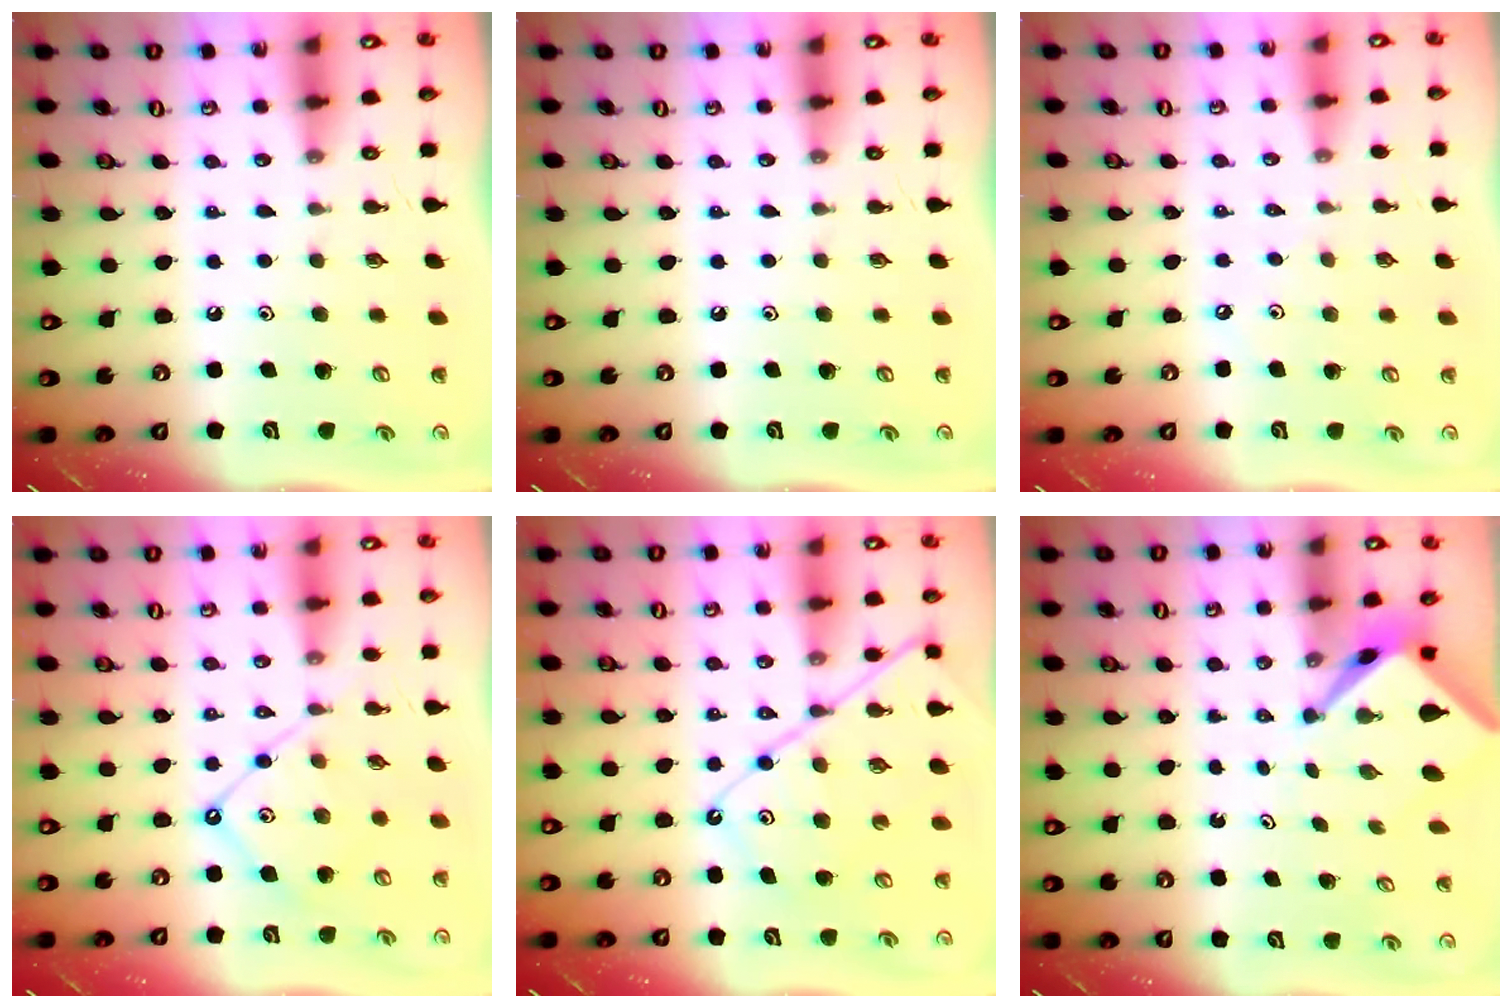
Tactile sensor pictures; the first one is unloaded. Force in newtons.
{"total": 0.0}
{"total": 2.1, "press": 2.0, "slide": 0.5}
{"total": 9.2, "press": 9.2, "slide": 1.0}
{"total": 12.1, "press": 12.0, "slide": 1.4}
{"total": 4.2, "press": 4.2, "slide": 0.1}